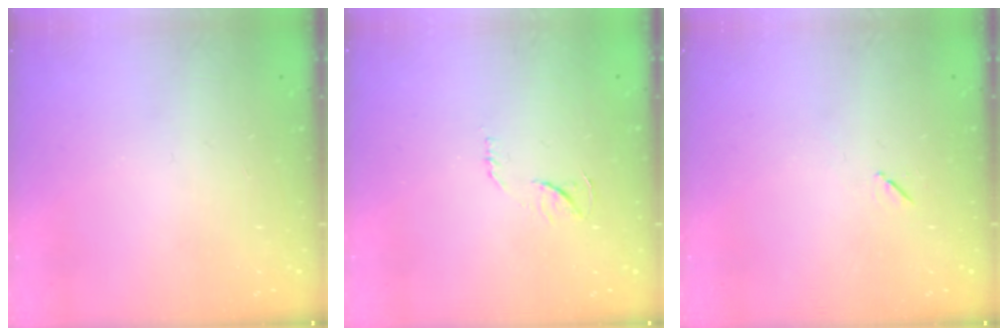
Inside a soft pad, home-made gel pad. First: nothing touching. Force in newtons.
{"total": 6.1, "press": 6.1, "slide": 0.3}
{"total": 4.3, "press": 3.9, "slide": 1.8}